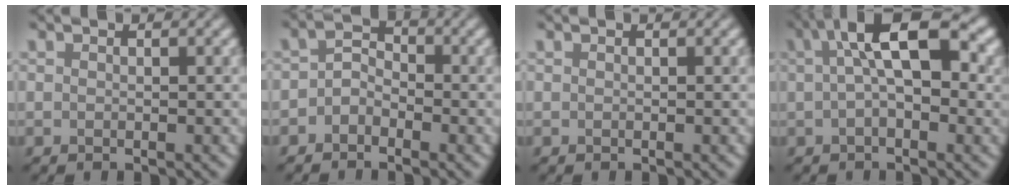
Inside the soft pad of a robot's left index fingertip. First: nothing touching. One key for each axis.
{"total": 2.1, "fx": -1.2, "fy": 1.4, "fz": 1.0, "tx": -0.021, "ty": 0.013, "tz": -0.027}
{"total": 0.0}
{"total": 8.8, "fx": 2.4, "fy": 4.0, "fz": 7.5, "tx": -0.112, "ty": 0.026, "tz": 0.027}